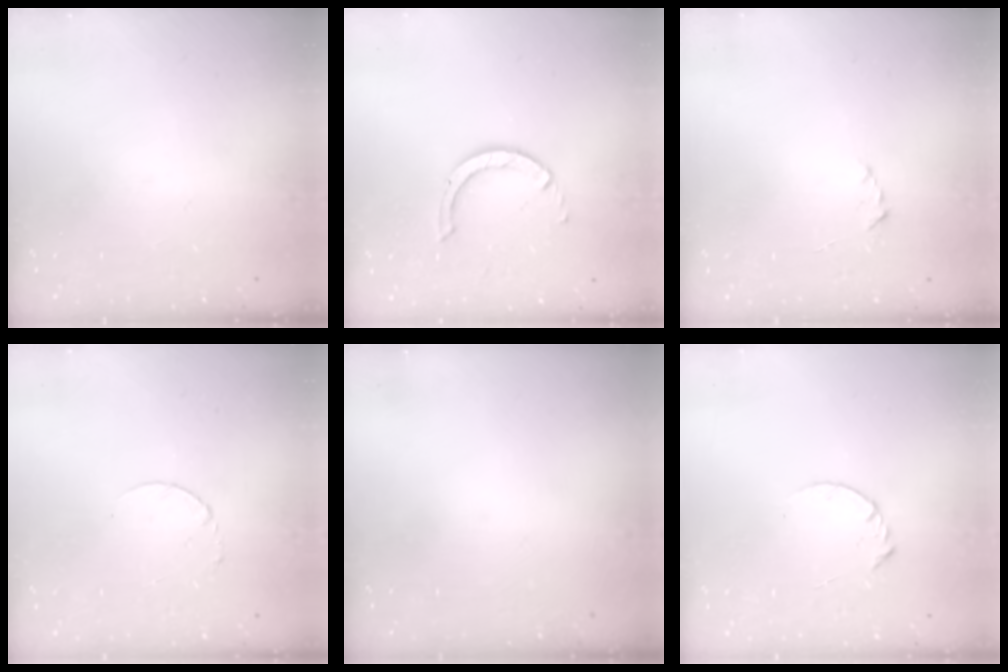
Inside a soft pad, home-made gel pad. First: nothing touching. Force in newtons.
{"total": 3.5, "press": 3.5, "slide": 0.3}
{"total": 1.9, "press": 1.9, "slide": 0.2}
{"total": 2.5, "press": 2.5, "slide": 0.3}
{"total": 0.0}
{"total": 3.7, "press": 3.6, "slide": 0.4}